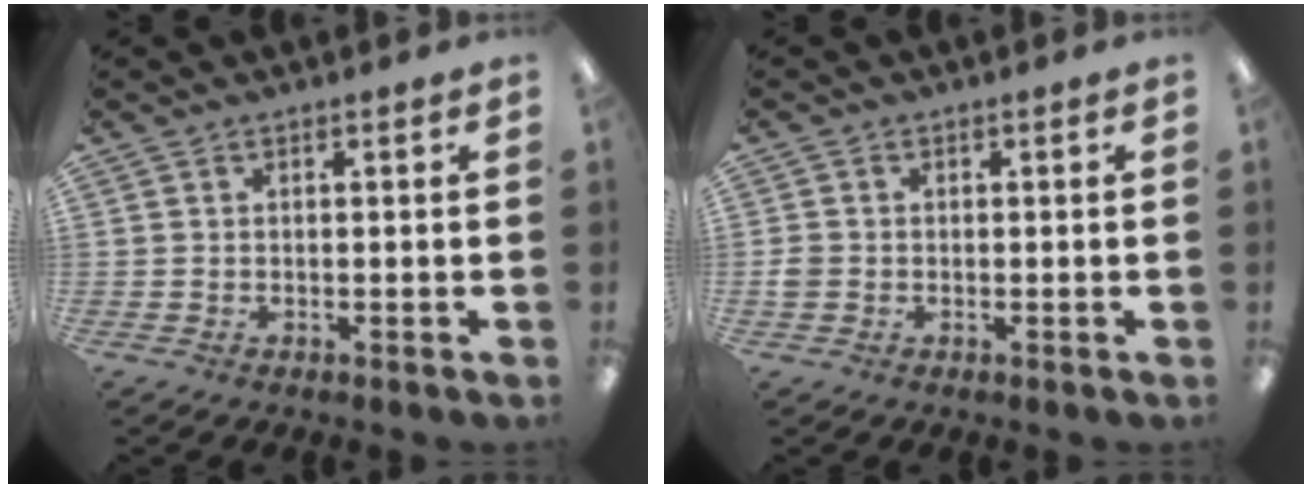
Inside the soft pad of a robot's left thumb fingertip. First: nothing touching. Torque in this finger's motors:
{"motor_torque": [-0.10, 0.04, 0.02, -0.04, 0.00]}